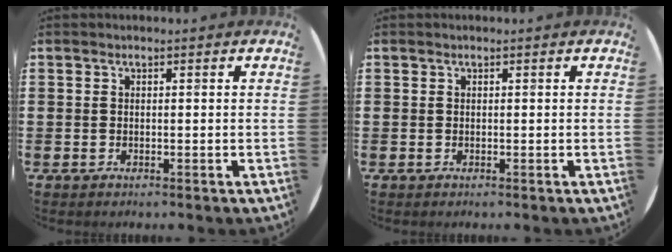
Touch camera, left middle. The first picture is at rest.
{"total": 0.0}